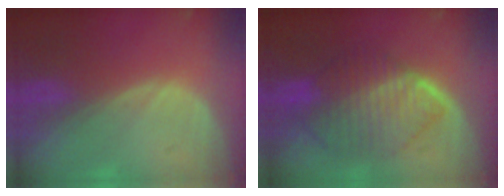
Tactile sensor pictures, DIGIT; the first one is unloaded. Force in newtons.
{"total": 9.3, "press": 9.3, "slide": 0.6}